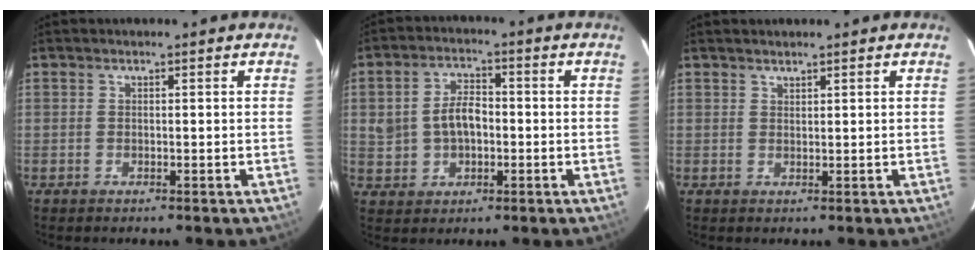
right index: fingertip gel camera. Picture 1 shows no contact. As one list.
[{"total": 7.4, "force": [-0.3, 5.1, 5.4], "torque": [-0.110, 0.015, 0.005]}, {"total": 1.2, "force": [1.1, 0.2, 0.2], "torque": [-0.004, 0.002, 0.021]}]